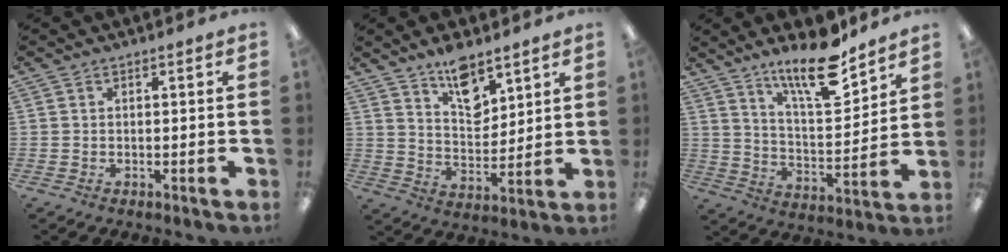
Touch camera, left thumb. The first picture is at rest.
{"total": 10.4, "force": [7.8, 4.8, 4.9], "torque": [-0.063, -0.051, 0.137]}
{"total": 15.4, "force": [12.0, 4.0, 8.9], "torque": [-0.140, -0.074, 0.200]}